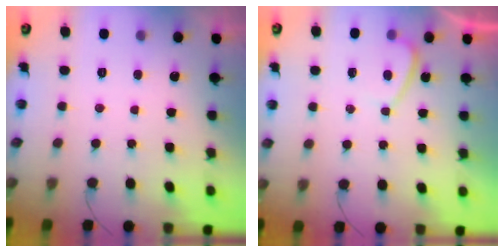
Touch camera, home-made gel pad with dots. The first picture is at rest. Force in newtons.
{"total": 1.9, "press": 1.8, "slide": 0.7}